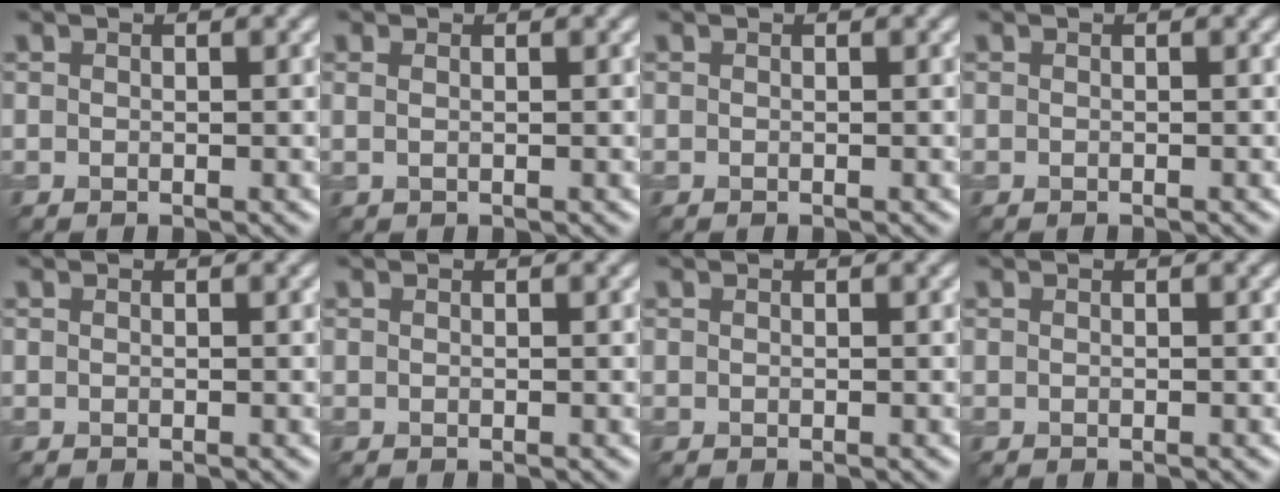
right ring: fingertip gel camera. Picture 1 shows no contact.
{"total": 0.9, "force": [0.3, 0.4, 0.8], "torque": [-0.017, -0.001, 0.001]}
{"total": 0.0}
{"total": 0.0}
{"total": 0.0}
{"total": 0.0}
{"total": 0.0}
{"total": 0.0}